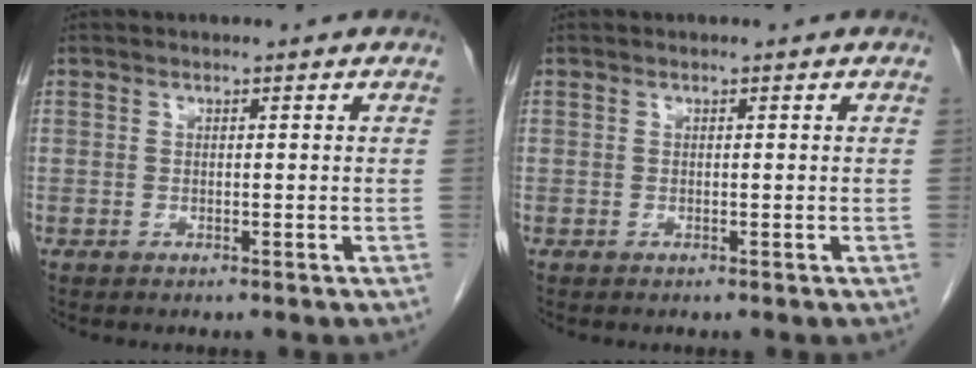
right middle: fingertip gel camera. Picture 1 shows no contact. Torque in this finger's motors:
{"motor_torque": [0.00, 0.00, 0.00, 0.00]}